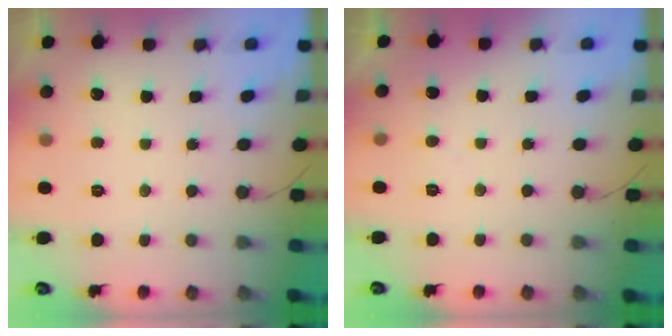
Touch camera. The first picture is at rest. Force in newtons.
{"total": 3.1, "press": 3.1, "slide": 0.3}